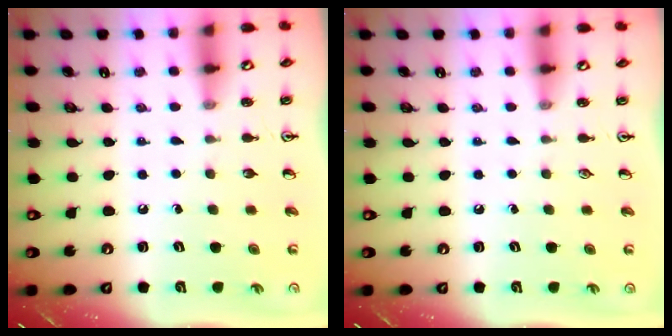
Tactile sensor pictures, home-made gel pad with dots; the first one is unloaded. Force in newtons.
{"total": 0.0}